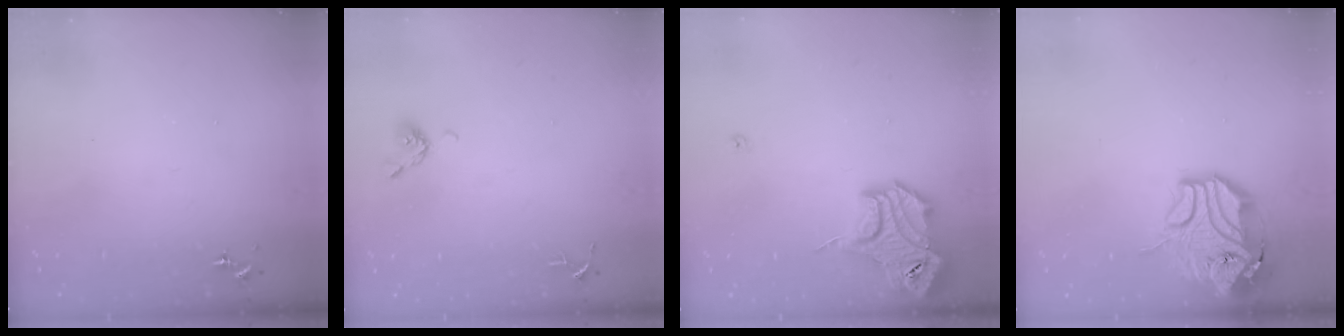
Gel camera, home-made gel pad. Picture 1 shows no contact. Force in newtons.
{"total": 4.4, "press": 4.3, "slide": 0.9}
{"total": 18.1, "press": 17.9, "slide": 2.0}
{"total": 16.2, "press": 16.1, "slide": 2.2}